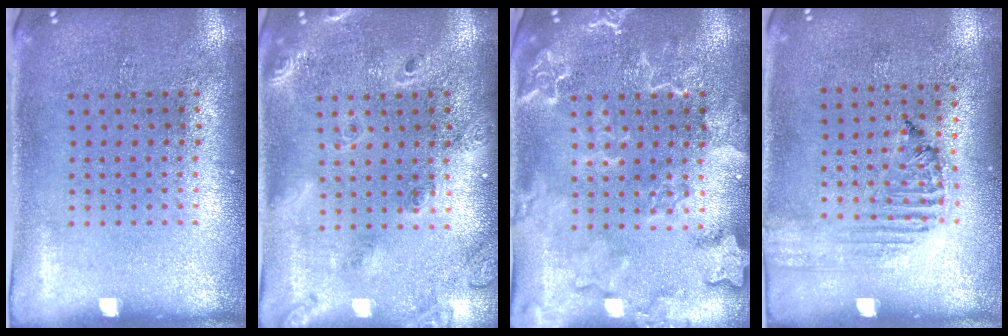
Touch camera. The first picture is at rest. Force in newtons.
{"total": 1.8, "press": 1.7, "slide": 0.6}
{"total": 2.5, "press": 2.5, "slide": 0.4}
{"total": 1.3, "press": 1.3, "slide": 0.2}